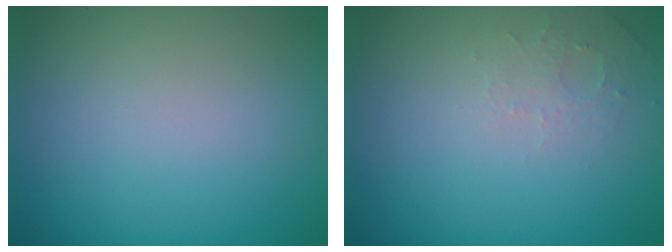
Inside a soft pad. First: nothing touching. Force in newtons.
{"total": 1.6, "press": 1.5, "slide": 0.4}